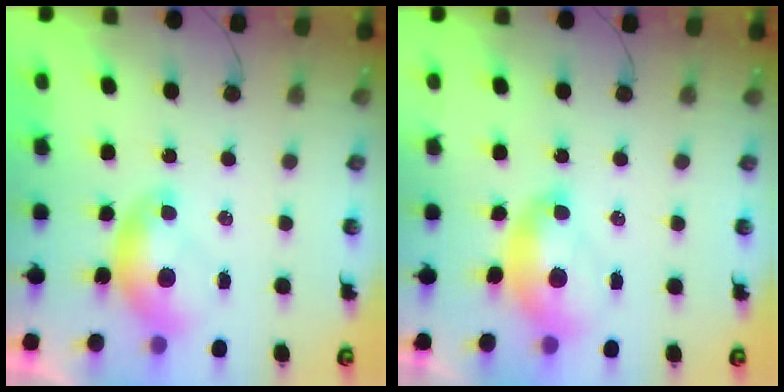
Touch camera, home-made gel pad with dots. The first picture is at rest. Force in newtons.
{"total": 2.1, "press": 2.0, "slide": 0.7}